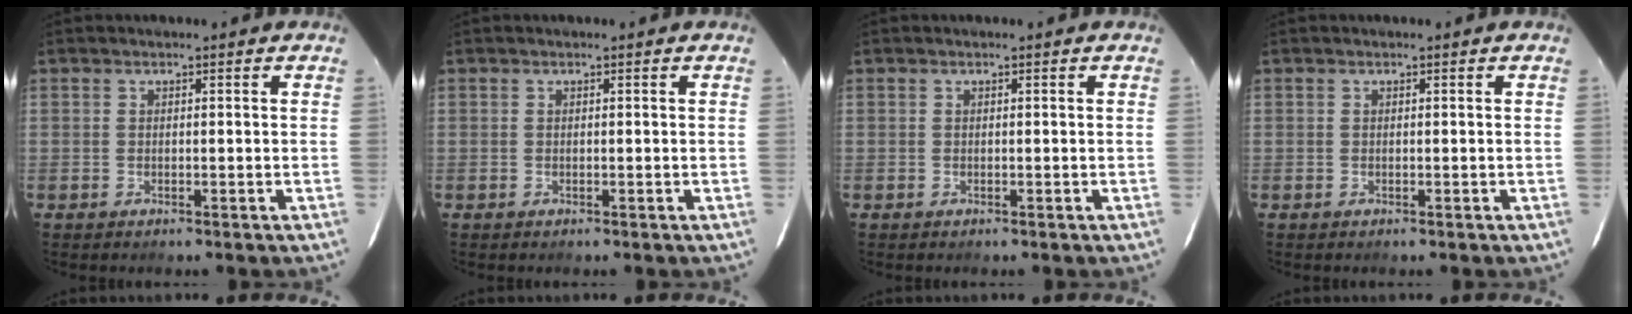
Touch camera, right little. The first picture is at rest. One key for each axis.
{"total": 0.0}
{"total": 0.0}
{"total": 0.0}